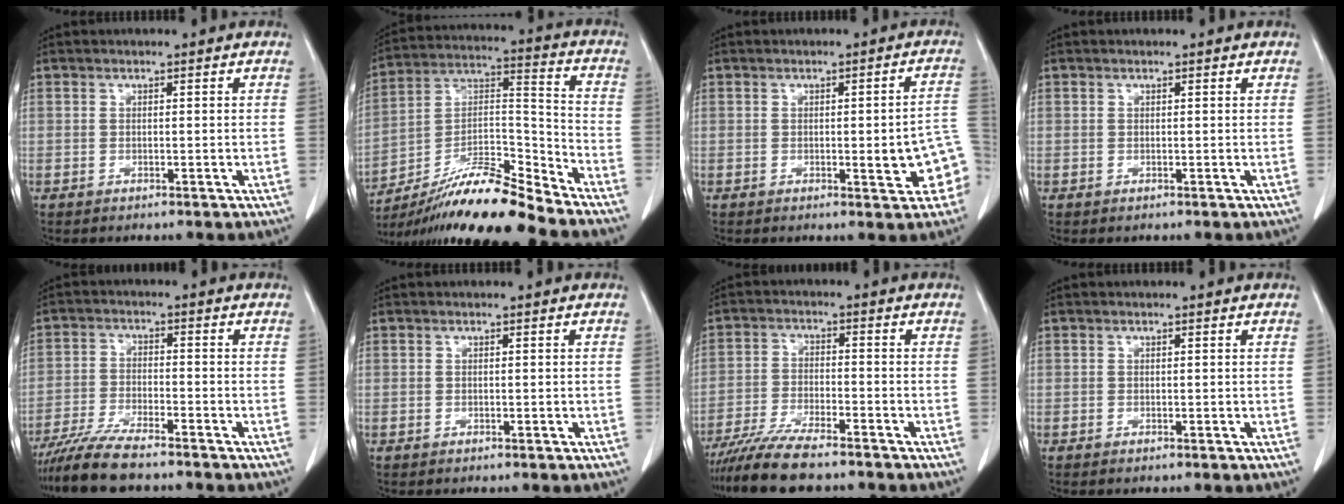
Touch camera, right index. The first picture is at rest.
{"total": 14.8, "force": [-12.7, -0.1, 7.5], "torque": [-0.135, 0.023, -0.223]}
{"total": 7.4, "force": [-2.1, 1.5, 6.9], "torque": [-0.073, 0.014, -0.024]}
{"total": 0.0}
{"total": 7.8, "force": [-6.8, 0.6, 3.8], "torque": [-0.069, -0.024, -0.122]}
{"total": 0.0}
{"total": 9.3, "force": [-8.0, 0.9, 4.7], "torque": [-0.080, -0.027, -0.137]}
{"total": 0.0}